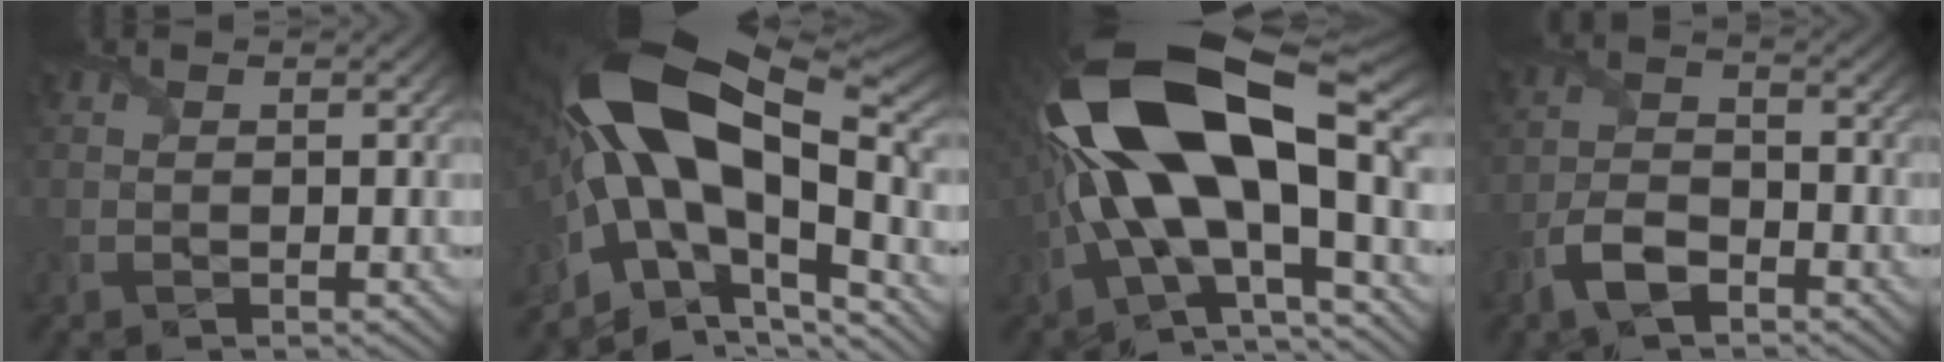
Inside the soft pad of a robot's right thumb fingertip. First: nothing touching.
{"total": 19.6, "force": [-0.8, 9.9, 16.9], "torque": [-0.331, -0.006, -0.011]}
{"total": 20.7, "force": [0.6, 9.6, 18.3], "torque": [-0.365, -0.009, 0.020]}
{"total": 5.7, "force": [-3.4, 2.7, 3.7], "torque": [-0.082, -0.003, -0.078]}